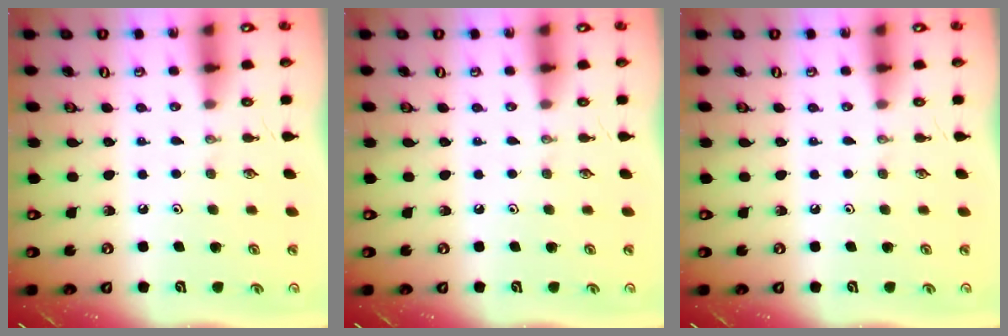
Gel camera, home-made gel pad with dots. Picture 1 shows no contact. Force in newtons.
{"total": 0.0}
{"total": 0.0}